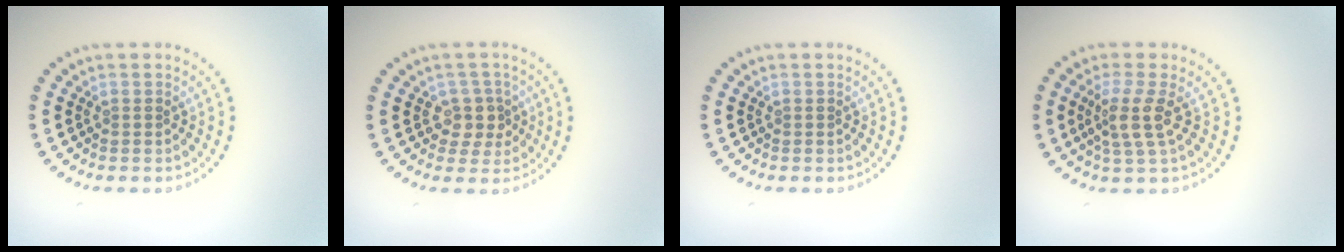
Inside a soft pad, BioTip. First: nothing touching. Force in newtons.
{"total": 2.5, "press": 2.1, "slide": 1.4}
{"total": 0.0}
{"total": 2.9, "press": 2.2, "slide": 1.9}